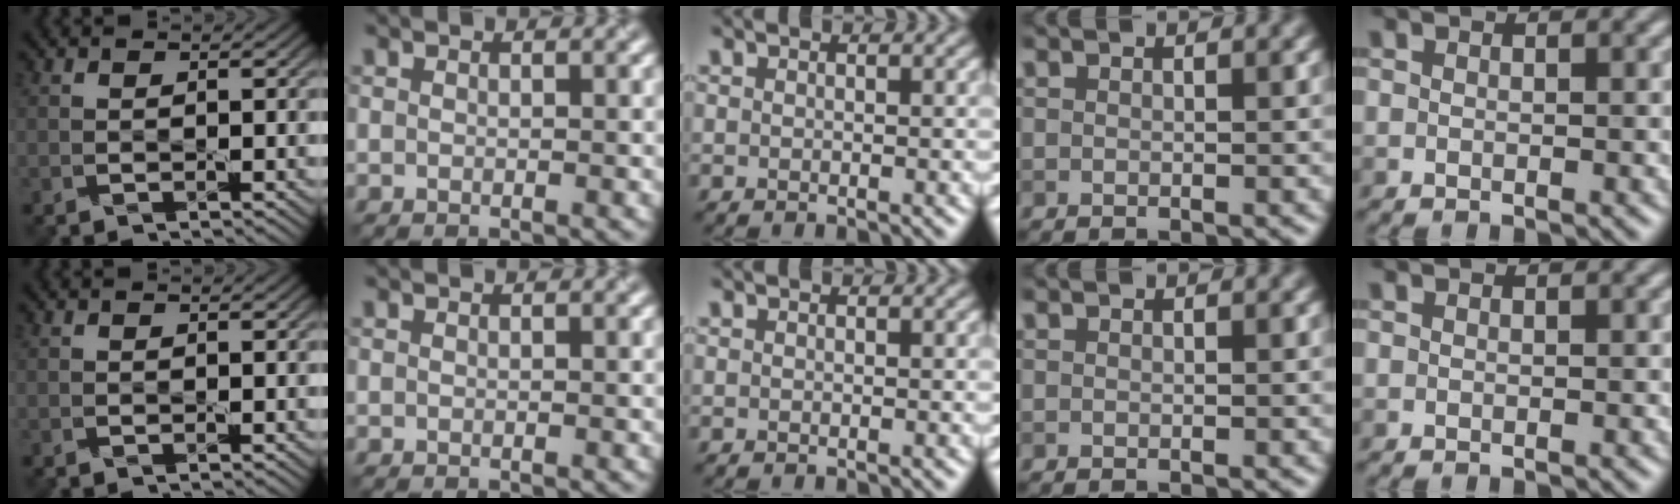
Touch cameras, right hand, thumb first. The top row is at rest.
{}